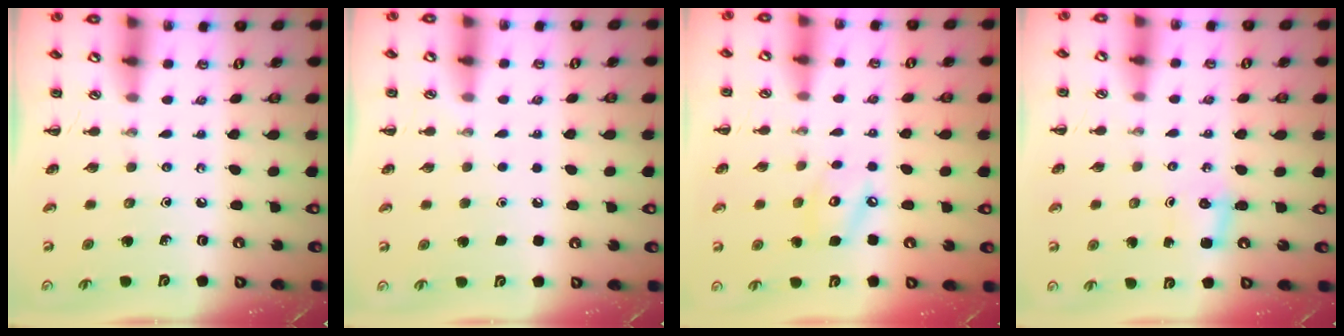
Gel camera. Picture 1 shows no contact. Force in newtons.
{"total": 1.6, "press": 1.6, "slide": 0.1}
{"total": 6.2, "press": 6.2, "slide": 0.8}
{"total": 2.6, "press": 2.5, "slide": 0.7}